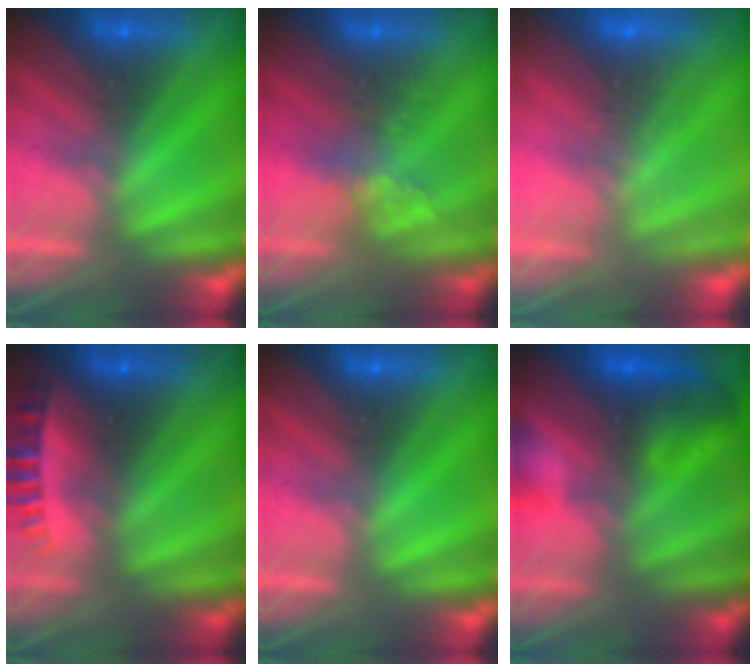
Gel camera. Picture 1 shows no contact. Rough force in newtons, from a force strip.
{"total": 2.4}
{"total": 5.9}
{"total": 2.7}
{"total": 0.0}
{"total": 6.5}